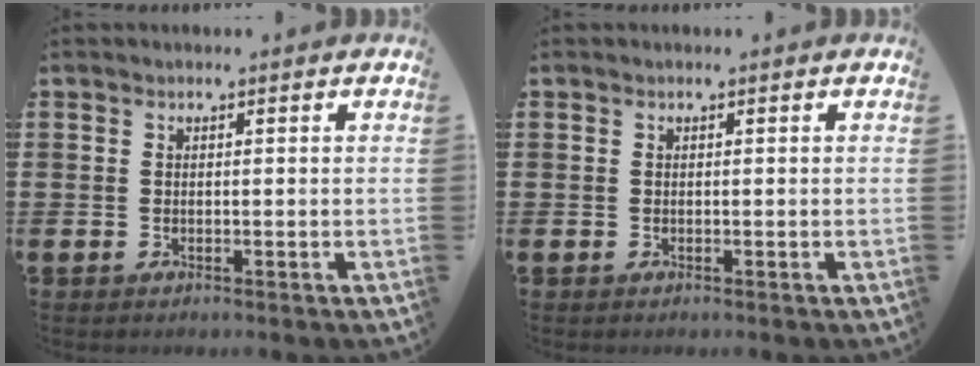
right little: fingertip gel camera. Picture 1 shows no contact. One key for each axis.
{"total": 0.0}